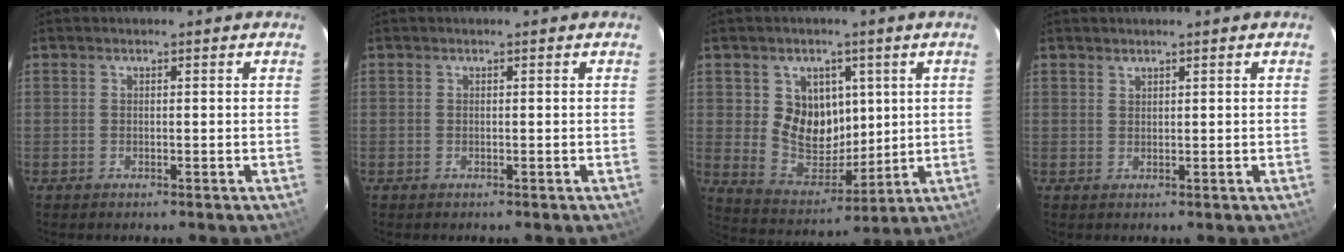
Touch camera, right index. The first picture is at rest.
{"total": 0.0}
{"total": 11.5, "force": [3.0, 9.5, 5.7], "torque": [-0.110, 0.001, 0.075]}
{"total": 0.8, "force": [0.8, 0.2, 0.1], "torque": [-0.002, 0.001, 0.016]}